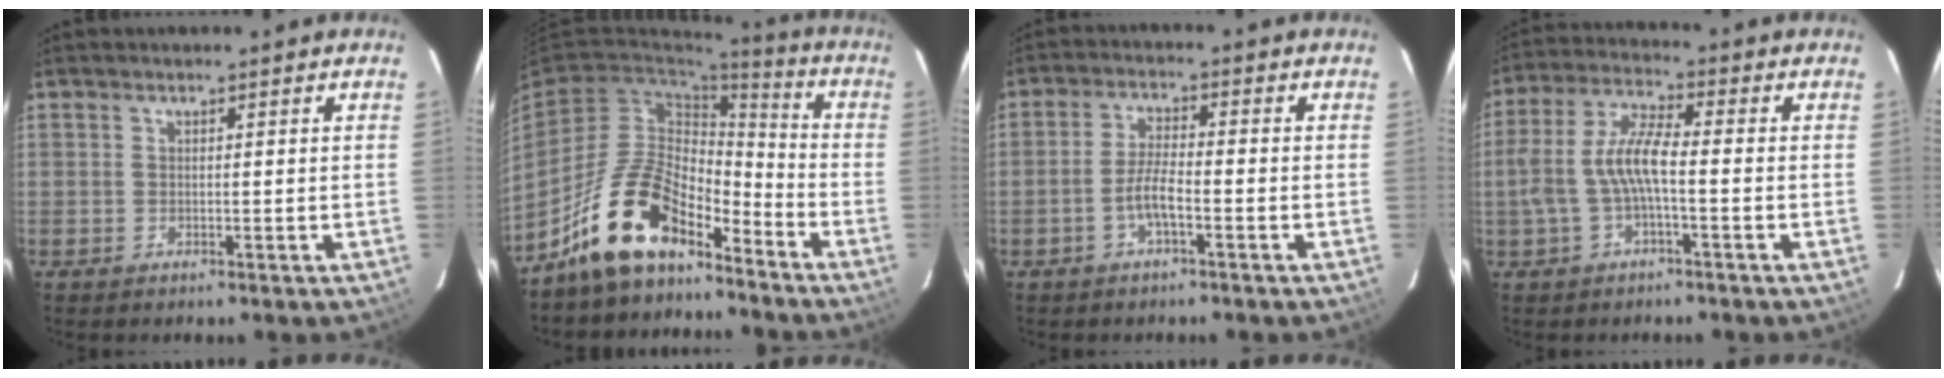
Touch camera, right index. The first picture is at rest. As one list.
[{"total": 14.8, "force": [-11.1, 6.3, 7.6], "torque": [-0.155, 0.022, -0.199]}, {"total": 4.2, "force": [-2.1, 0.7, 3.6], "torque": [-0.078, 0.004, -0.041]}, {"total": 8.1, "force": [-1.8, 2.0, 7.6], "torque": [-0.165, 0.010, -0.031]}]